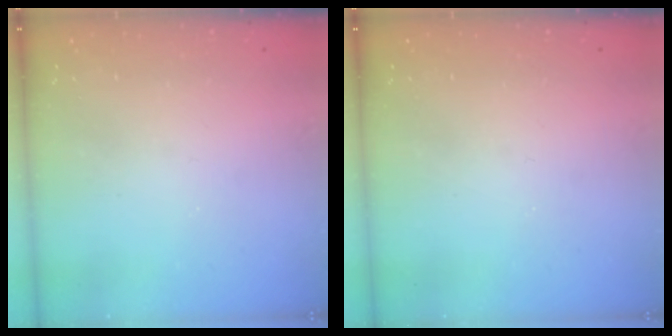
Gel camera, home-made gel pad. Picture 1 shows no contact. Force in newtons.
{"total": 0.0}